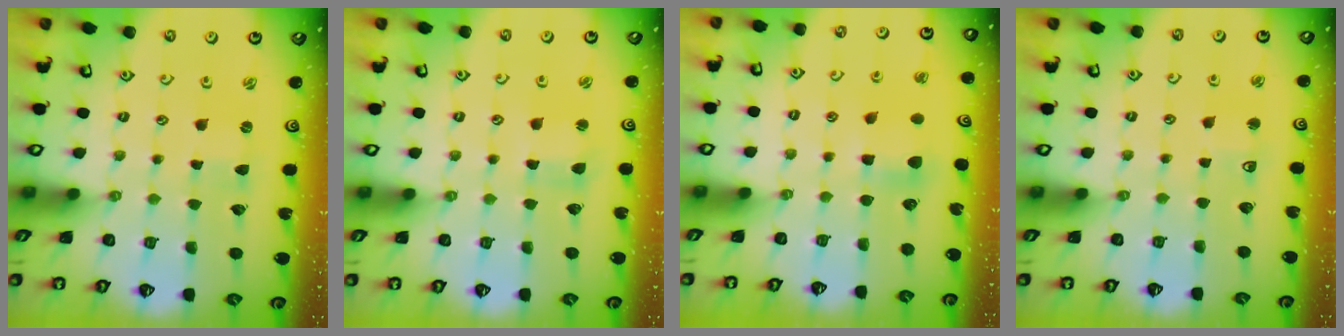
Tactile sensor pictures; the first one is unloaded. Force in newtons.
{"total": 2.1, "press": 2.1, "slide": 0.3}
{"total": 6.5, "press": 6.5, "slide": 0.6}
{"total": 3.5, "press": 3.4, "slide": 0.6}